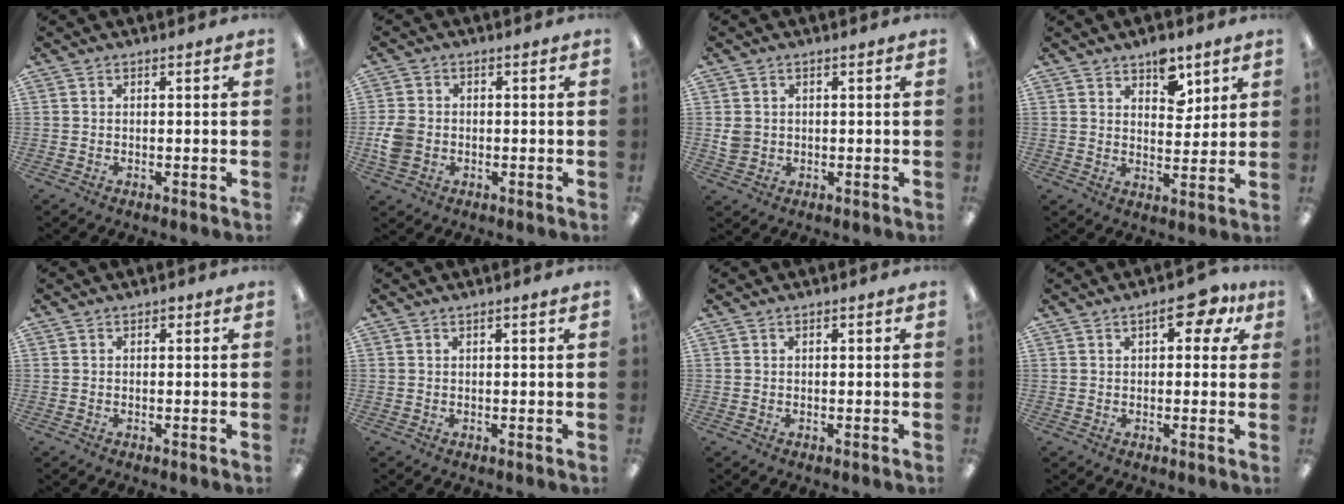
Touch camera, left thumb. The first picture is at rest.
{"total": 6.2, "force": [-1.3, 5.0, 3.4], "torque": [-0.066, 0.006, -0.023]}
{"total": 3.3, "force": [0.3, 3.1, 1.0], "torque": [-0.013, 0.002, 0.005]}
{"total": 7.7, "force": [5.3, 4.1, 3.7], "torque": [-0.033, -0.029, 0.087]}
{"total": 0.7, "force": [0.3, 0.6, 0.3], "torque": [-0.006, 0.003, 0.006]}
{"total": 0.9, "force": [0.5, 0.1, 0.8], "torque": [-0.015, 0.000, 0.008]}
{"total": 0.5, "force": [0.2, 0.3, 0.3], "torque": [-0.006, 0.002, 0.003]}
{"total": 8.5, "force": [3.7, 4.1, 6.5], "torque": [-0.073, -0.009, 0.055]}